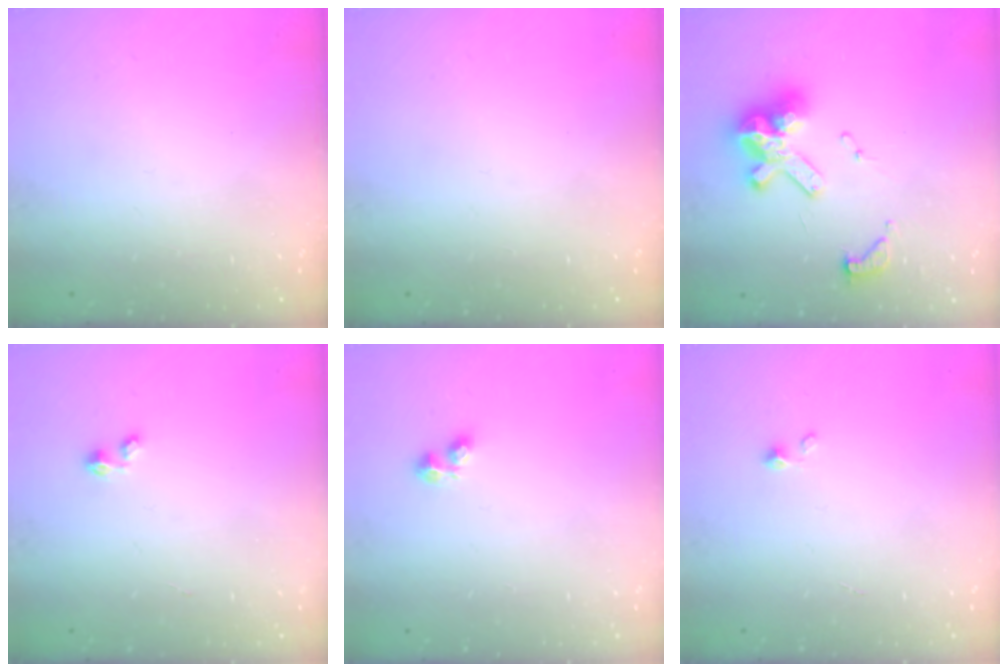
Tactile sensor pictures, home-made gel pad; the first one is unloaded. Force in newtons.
{"total": 0.0}
{"total": 12.2, "press": 12.1, "slide": 1.1}
{"total": 0.0}
{"total": 2.7, "press": 2.6, "slide": 0.6}
{"total": 0.6, "press": 0.6, "slide": 0.1}